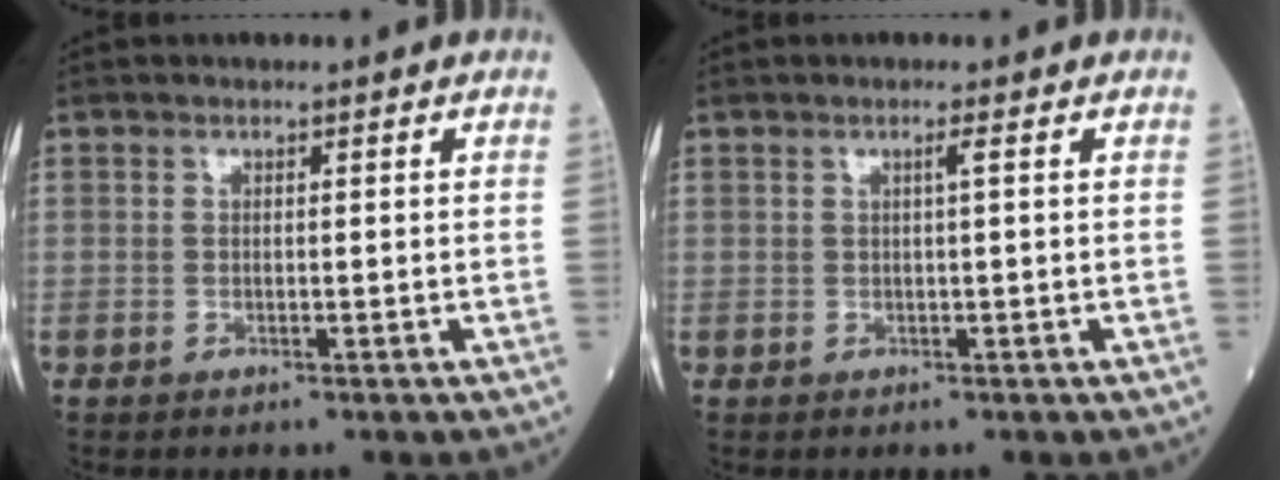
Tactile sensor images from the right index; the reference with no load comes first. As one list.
[{"total": 0.9, "force": [0.2, -0.3, 0.8], "torque": [-0.017, 0.000, 0.005]}]